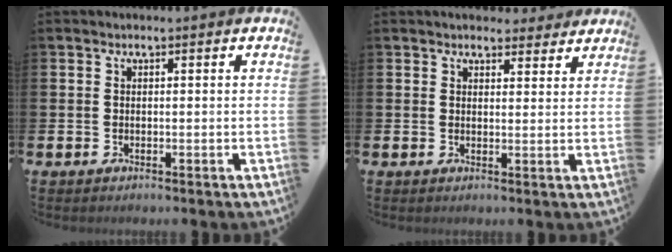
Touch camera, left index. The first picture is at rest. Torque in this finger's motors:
{"motor_torque": [1.01, -1.13, 0.22, 0.10]}